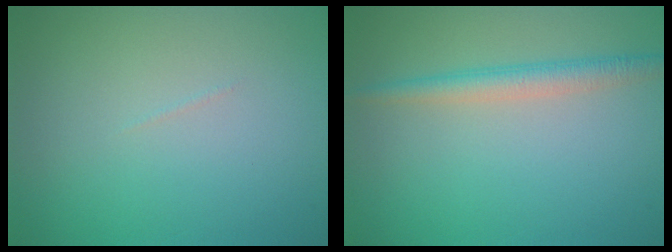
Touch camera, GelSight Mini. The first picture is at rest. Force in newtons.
{"total": 2.5, "press": 2.5, "slide": 0.0}